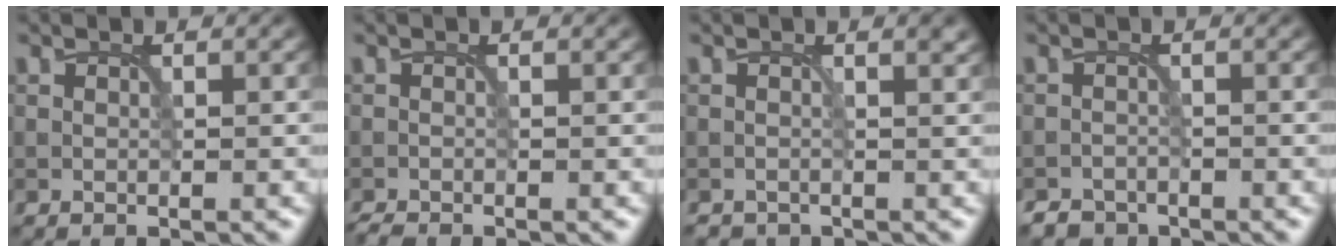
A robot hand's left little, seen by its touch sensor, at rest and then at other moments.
{"total": 1.0, "force": [-0.9, 0.0, 0.2], "torque": [0.000, -0.005, -0.022]}
{"total": 0.8, "force": [-0.3, 0.6, 0.4], "torque": [-0.002, -0.007, -0.004]}
{"total": 2.3, "force": [-2.1, 0.9, -0.1], "torque": [0.003, -0.001, -0.037]}